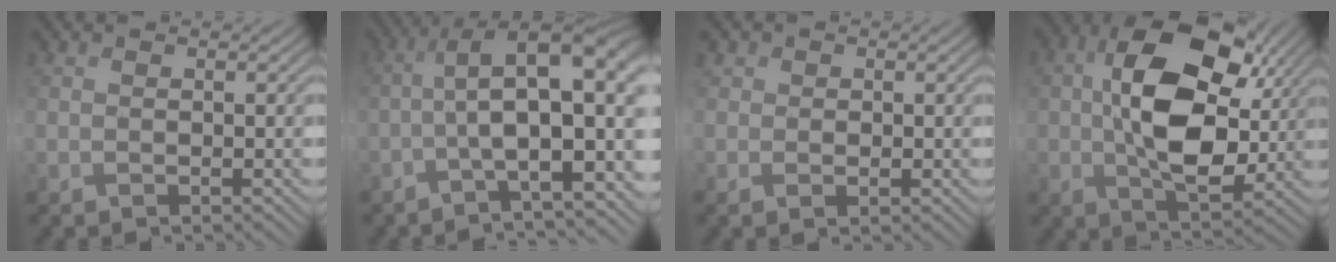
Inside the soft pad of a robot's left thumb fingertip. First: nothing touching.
{"total": 12.6, "force": [-1.8, 4.3, 11.7], "torque": [-0.180, 0.023, -0.030]}
{"total": 2.4, "force": [0.3, 2.2, 1.0], "torque": [-0.015, -0.001, 0.004]}
{"total": 15.3, "force": [2.4, 9.4, 11.8], "torque": [-0.229, -0.003, 0.052]}